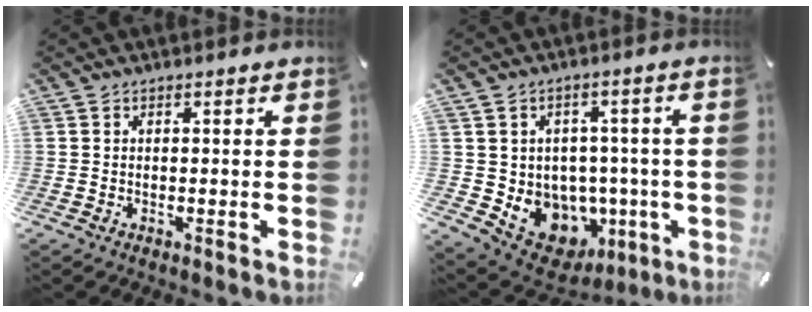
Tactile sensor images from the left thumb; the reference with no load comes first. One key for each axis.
{"total": 9.2, "fx": -2.2, "fy": 8.5, "fz": 3.0, "tx": -0.040, "ty": -0.009, "tz": -0.020}